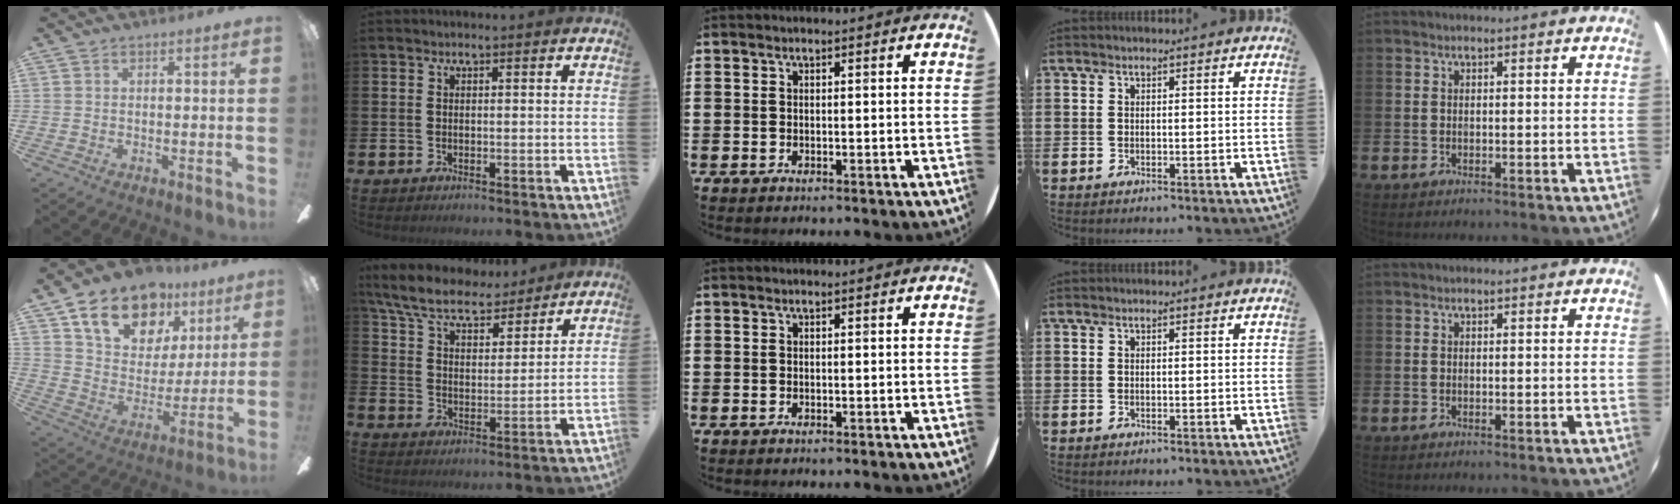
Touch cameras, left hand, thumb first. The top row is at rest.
{"thumb": {"total": 18.1, "force": [12.2, 11.0, 7.8], "torque": [-0.140, -0.065, 0.224]}, "index": {"total": 8.2, "force": [7.4, 2.1, 2.7], "torque": [-0.088, -0.039, 0.134]}}